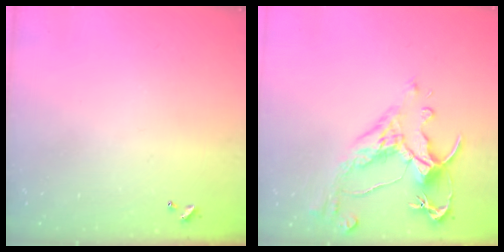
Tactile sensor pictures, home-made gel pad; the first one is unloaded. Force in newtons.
{"total": 4.5, "press": 4.2, "slide": 1.5}